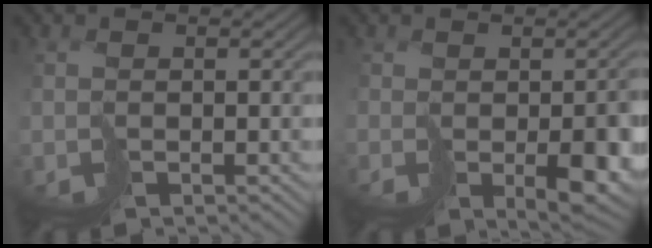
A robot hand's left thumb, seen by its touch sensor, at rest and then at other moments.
{"total": 4.3, "force": [-1.2, 2.3, 3.5], "torque": [-0.043, -0.015, 0.000]}